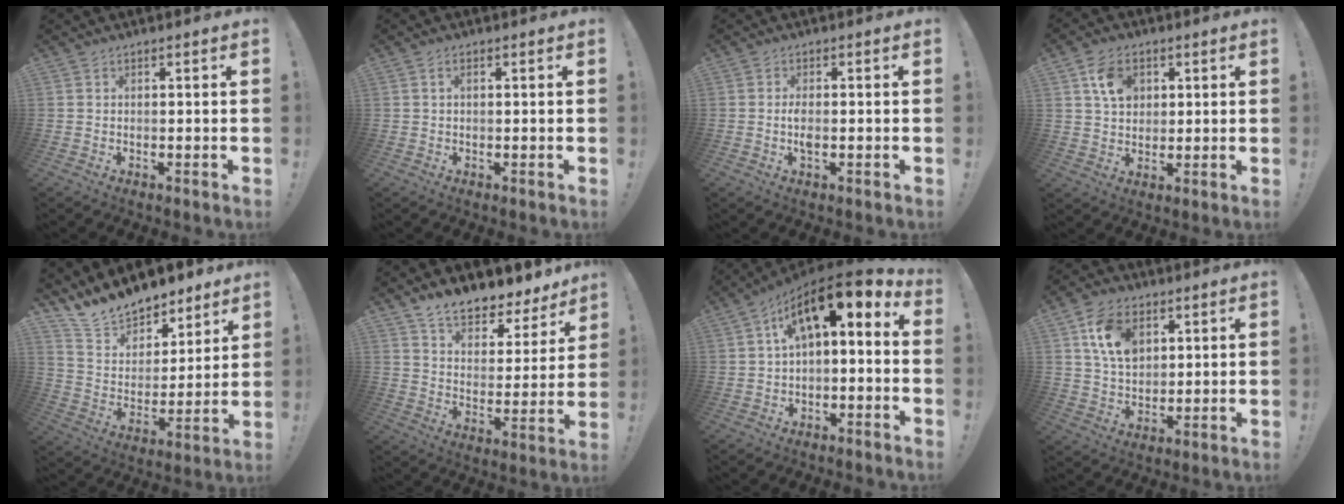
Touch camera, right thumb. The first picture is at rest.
{"total": 1.5, "force": [0.4, 0.6, 1.3], "torque": [-0.030, 0.006, 0.007]}
{"total": 3.0, "force": [-0.4, 1.1, 2.8], "torque": [-0.050, -0.002, -0.011]}
{"total": 8.8, "force": [3.6, 6.7, 4.3], "torque": [-0.060, -0.005, 0.068]}
{"total": 13.6, "force": [12.6, 4.7, 1.8], "torque": [-0.053, -0.108, 0.232]}
{"total": 9.9, "force": [9.0, 3.1, 3.0], "torque": [-0.057, -0.076, 0.160]}
{"total": 10.3, "force": [4.8, 3.4, 8.5], "torque": [-0.133, -0.035, 0.084]}
{"total": 12.6, "force": [5.5, 8.6, 7.3], "torque": [-0.118, -0.006, 0.107]}